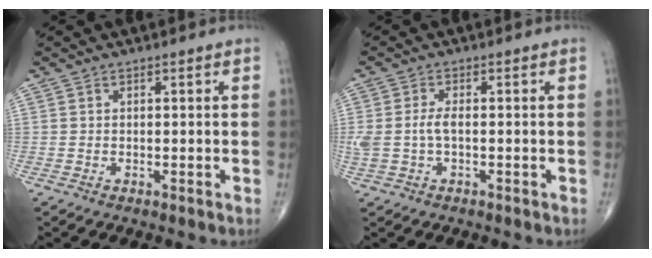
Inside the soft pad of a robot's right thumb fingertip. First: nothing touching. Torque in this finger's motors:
{"motor_torque": [0.37, -0.18, 0.52, 0.05, 0.07]}